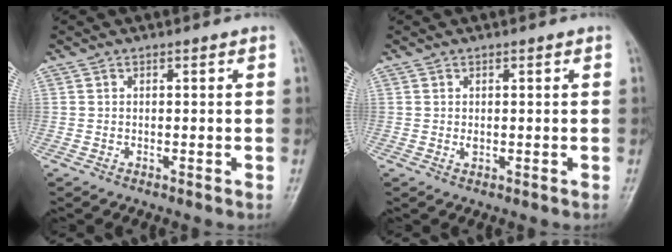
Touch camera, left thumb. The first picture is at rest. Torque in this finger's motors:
{"motor_torque": [0.18, 0.16, 0.04, -0.06, 0.00]}